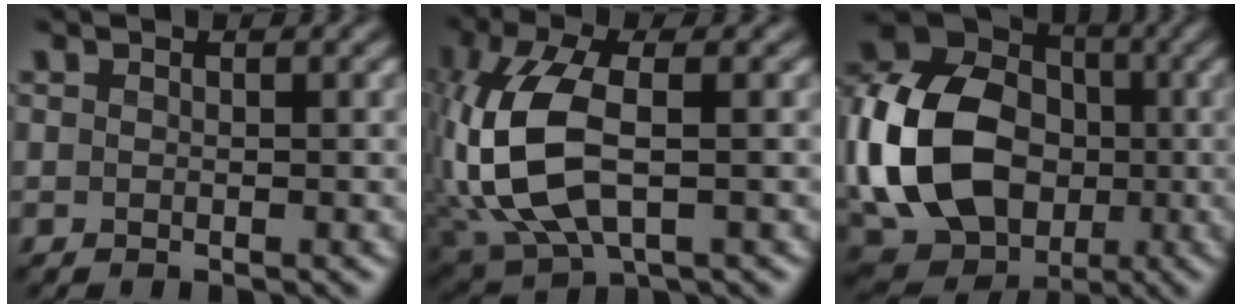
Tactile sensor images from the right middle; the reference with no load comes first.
{"total": 9.7, "force": [-0.2, 5.1, 8.2], "torque": [-0.207, -0.001, 0.001]}
{"total": 15.6, "force": [-1.8, 12.3, 9.3], "torque": [-0.223, -0.001, -0.025]}